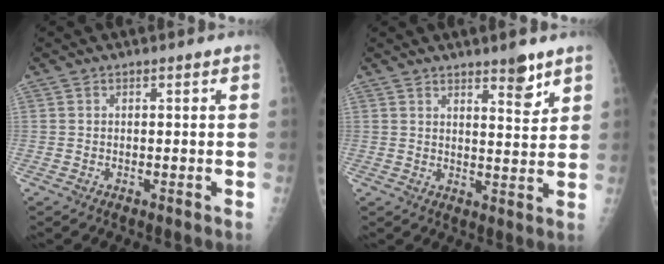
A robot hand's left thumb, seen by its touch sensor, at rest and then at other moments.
{"total": 5.6, "force": [3.9, 1.5, 3.6], "torque": [-0.038, -0.030, 0.056]}